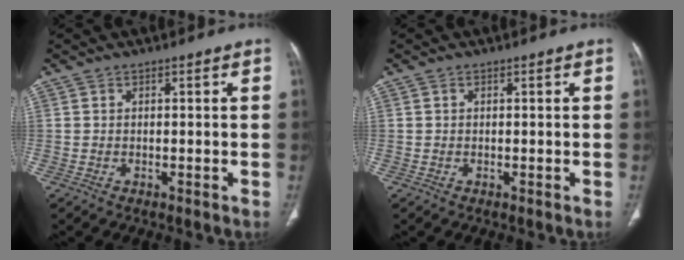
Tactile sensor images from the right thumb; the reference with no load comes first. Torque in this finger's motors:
{"motor_torque": [0.21, -0.02, -0.27, 0.11, 0.04]}